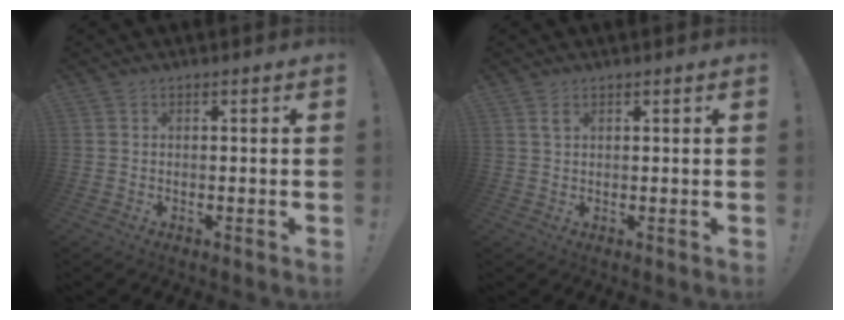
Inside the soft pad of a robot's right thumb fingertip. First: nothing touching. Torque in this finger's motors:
{"motor_torque": [-0.02, 0.10, -0.48, 0.06, -0.12]}